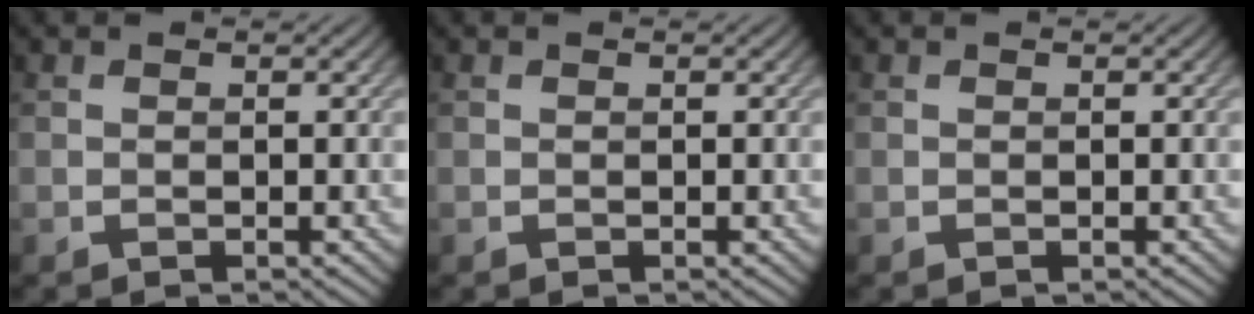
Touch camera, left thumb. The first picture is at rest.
{"total": 0.0}
{"total": 0.0}